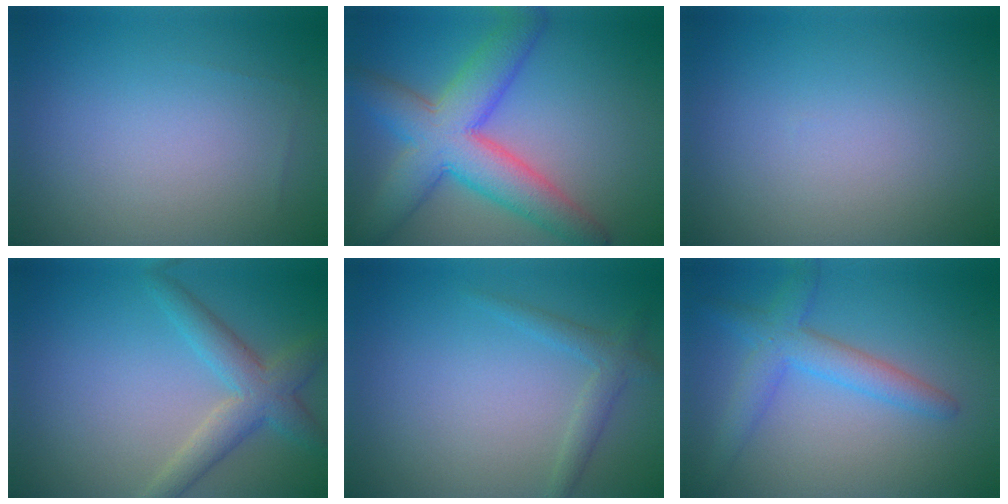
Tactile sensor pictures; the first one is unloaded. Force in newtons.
{"total": 8.4, "press": 8.4, "slide": 0.4}
{"total": 0.0}
{"total": 4.0, "press": 4.0, "slide": 0.2}
{"total": 1.8, "press": 1.8, "slide": 0.1}
{"total": 3.7, "press": 3.7, "slide": 0.1}